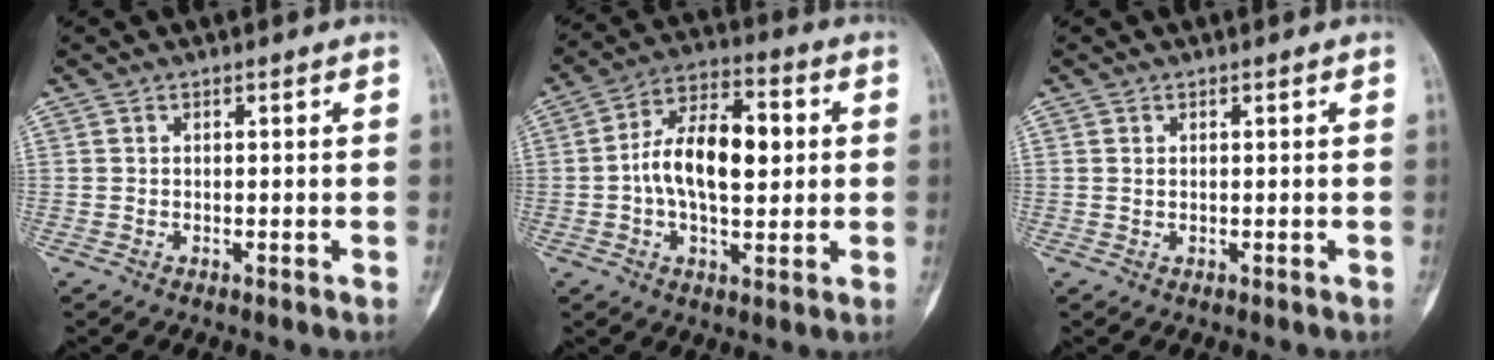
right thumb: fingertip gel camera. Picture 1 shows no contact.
{"total": 14.5, "force": [0.7, 7.6, 12.4], "torque": [-0.194, 0.022, 0.005]}
{"total": 0.6, "force": [0.2, 0.4, 0.4], "torque": [-0.006, 0.001, 0.007]}